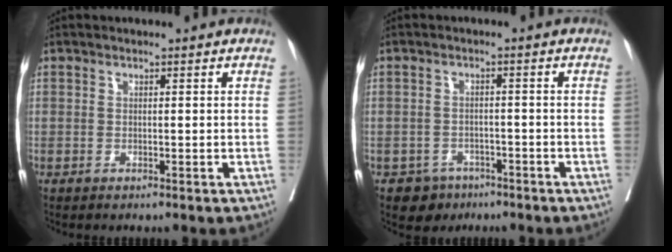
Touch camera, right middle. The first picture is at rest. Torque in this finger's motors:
{"motor_torque": [0.41, -0.41, -0.01, 0.00]}